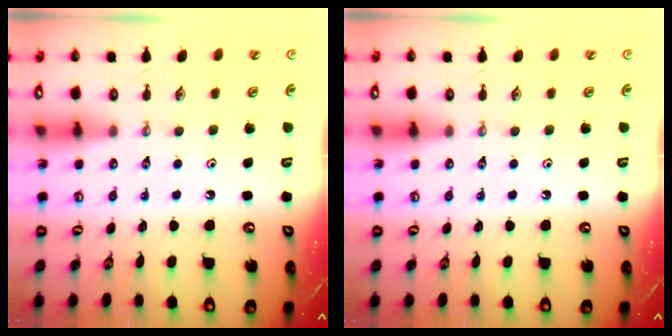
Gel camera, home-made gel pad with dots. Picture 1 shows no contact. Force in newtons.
{"total": 0.0}